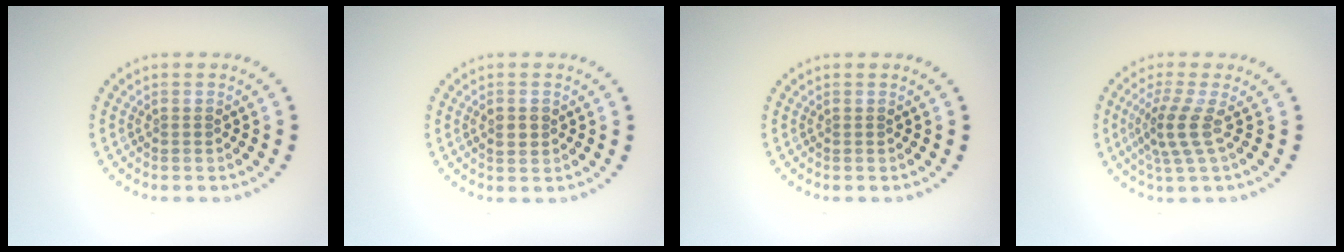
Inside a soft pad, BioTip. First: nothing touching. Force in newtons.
{"total": 1.4, "press": 1.4, "slide": 0.2}
{"total": 0.0}
{"total": 3.0, "press": 2.2, "slide": 2.0}